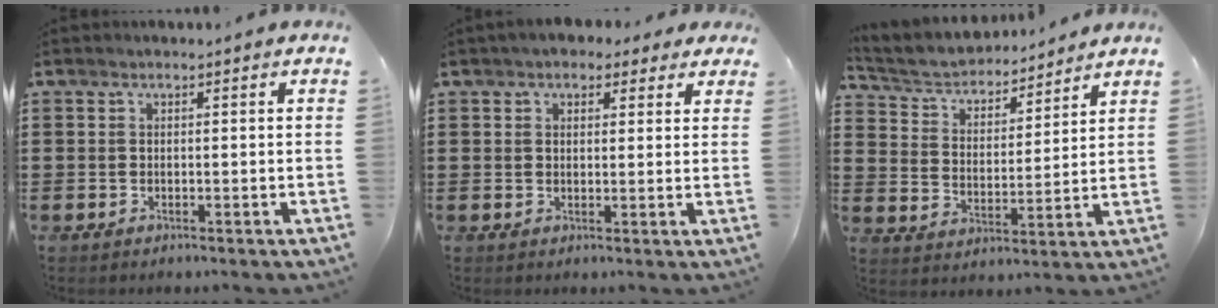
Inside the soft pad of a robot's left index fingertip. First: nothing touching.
{"total": 3.1, "force": [2.2, 1.8, 1.0], "torque": [-0.024, 0.006, 0.038]}
{"total": 4.4, "force": [4.2, 1.2, 0.7], "torque": [-0.041, -0.029, 0.066]}